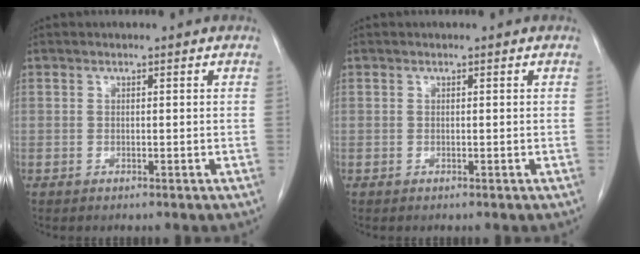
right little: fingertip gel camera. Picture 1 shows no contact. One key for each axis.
{"total": 0.0}